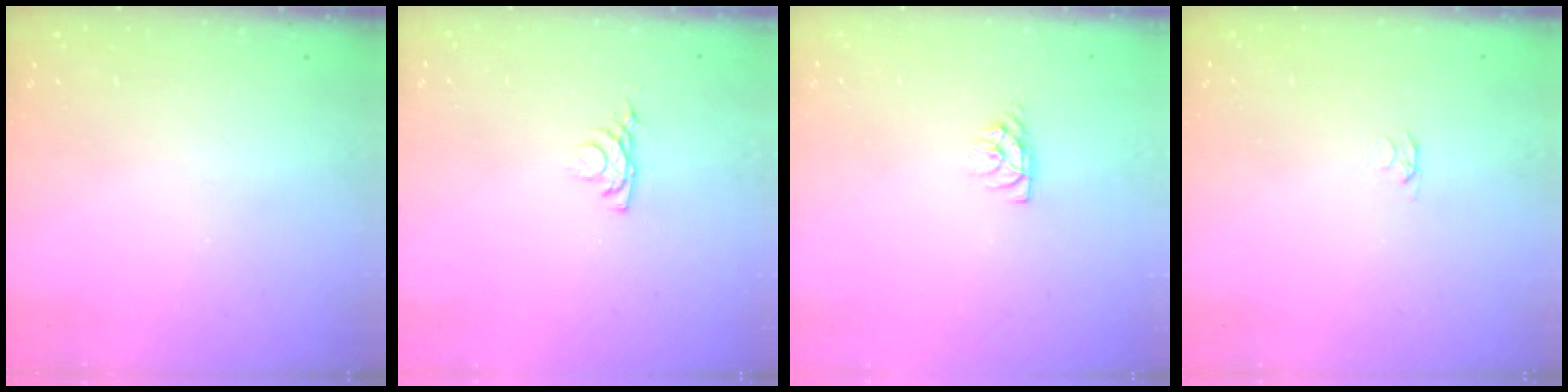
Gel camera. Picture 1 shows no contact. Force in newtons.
{"total": 4.3, "press": 4.2, "slide": 0.8}
{"total": 4.6, "press": 4.6, "slide": 0.5}
{"total": 2.1, "press": 2.0, "slide": 0.3}